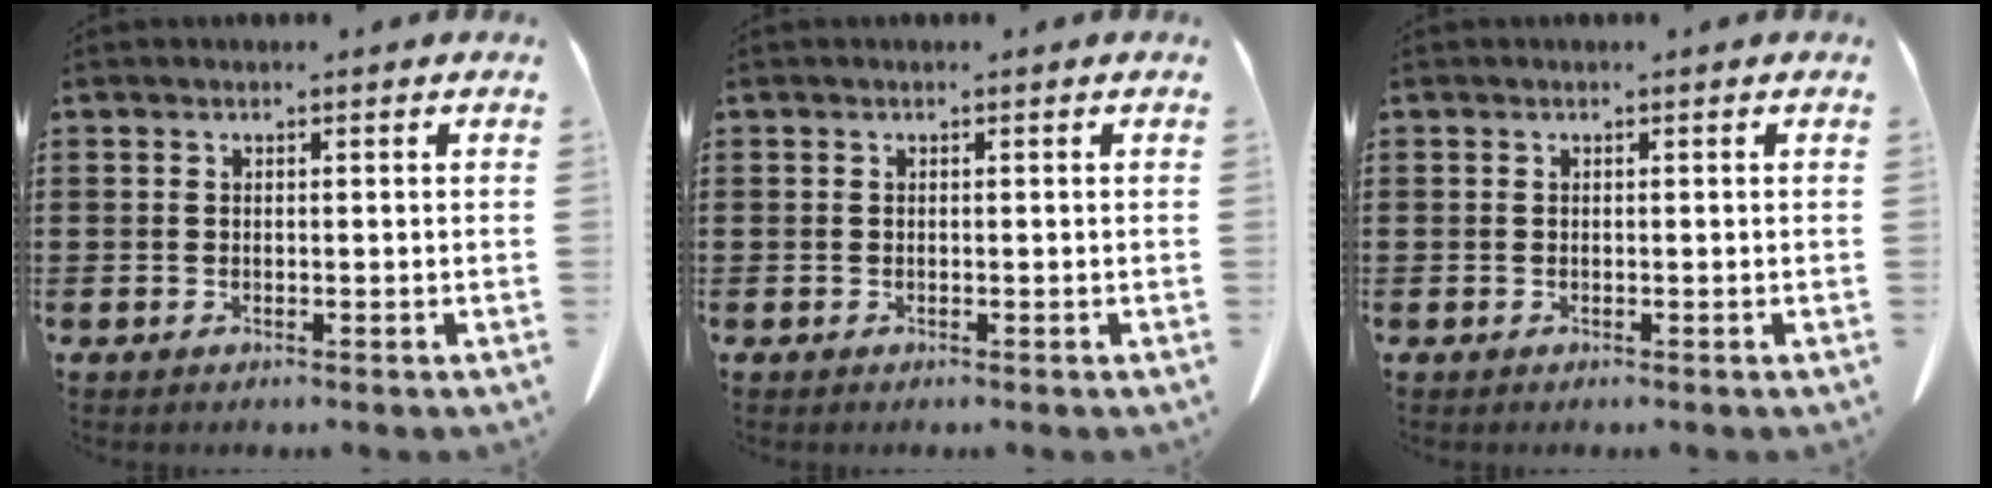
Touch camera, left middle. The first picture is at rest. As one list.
[{"total": 0.0}, {"total": 0.0}]